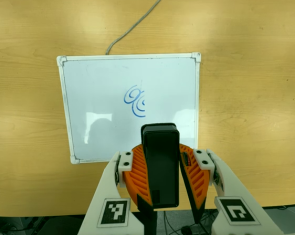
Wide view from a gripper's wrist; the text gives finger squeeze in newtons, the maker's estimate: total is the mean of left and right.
{"total": 10.4, "left": 9.6, "right": 11.2}